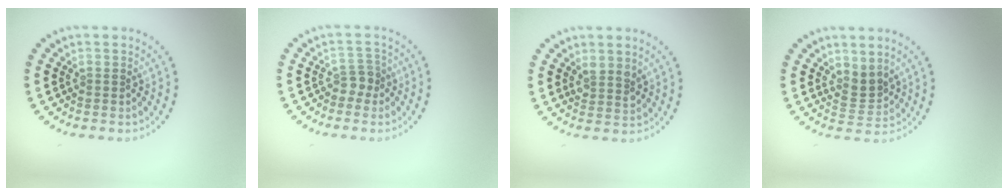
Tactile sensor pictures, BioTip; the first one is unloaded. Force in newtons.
{"total": 1.7, "press": 1.4, "slide": 1.0}
{"total": 1.8, "press": 1.5, "slide": 1.0}
{"total": 2.3, "press": 1.8, "slide": 1.5}